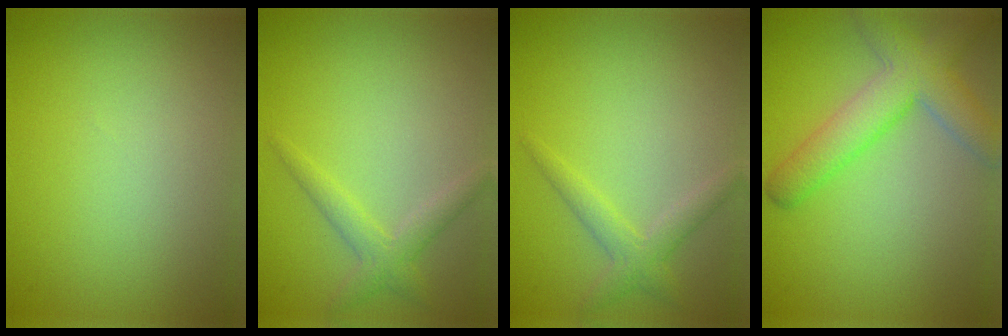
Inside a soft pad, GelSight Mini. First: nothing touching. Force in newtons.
{"total": 2.2, "press": 2.1, "slide": 0.1}
{"total": 2.2, "press": 2.1, "slide": 0.1}
{"total": 5.4, "press": 5.4, "slide": 0.3}